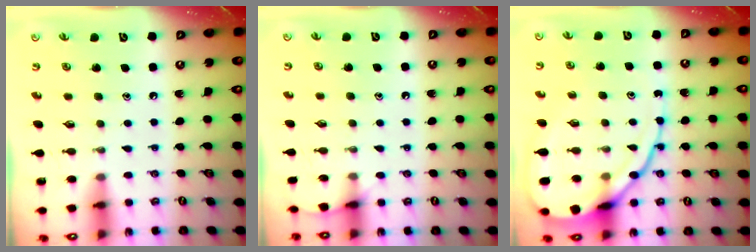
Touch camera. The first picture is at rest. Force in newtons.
{"total": 6.3, "press": 6.3, "slide": 0.8}
{"total": 14.9, "press": 14.8, "slide": 1.5}